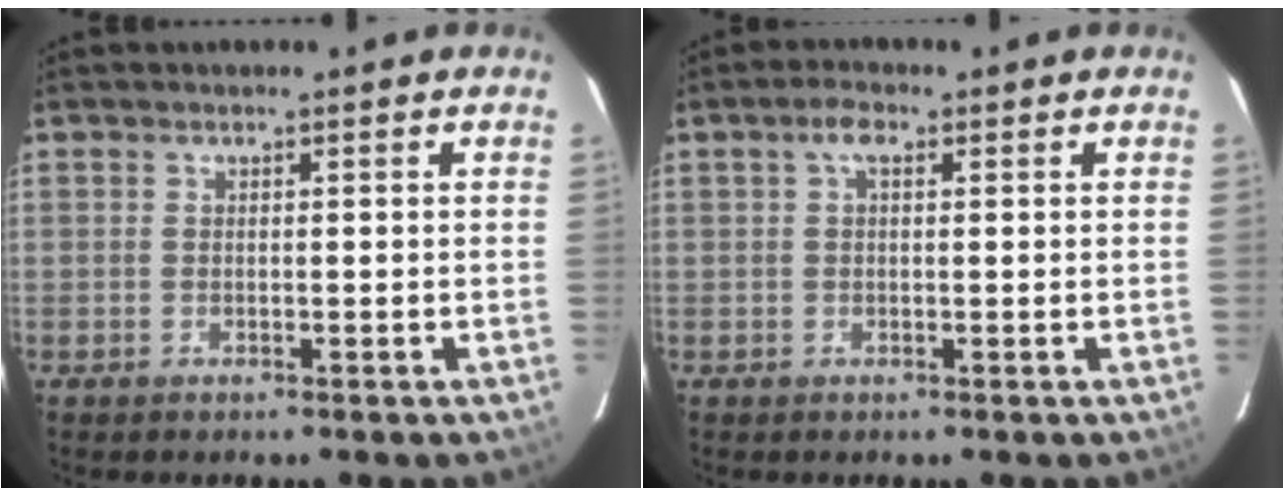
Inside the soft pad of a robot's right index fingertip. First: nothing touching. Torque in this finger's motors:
{"motor_torque": [0.20, -0.09, 0.12, 0.02]}